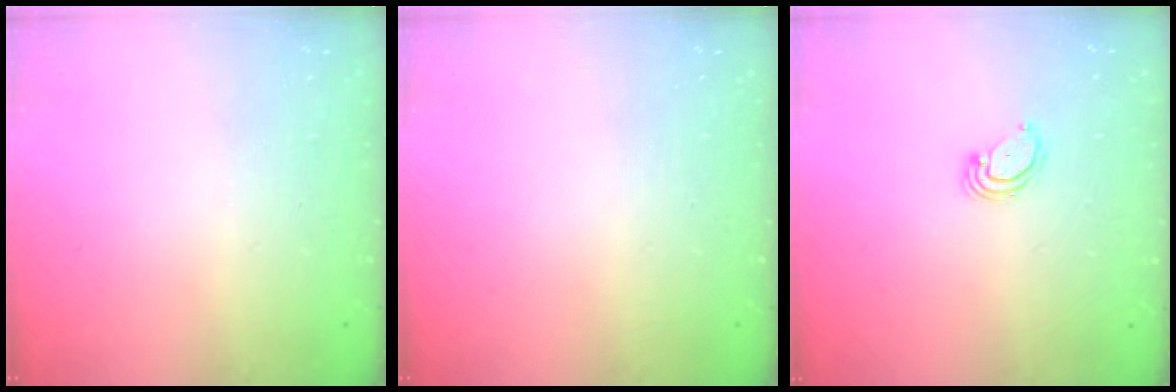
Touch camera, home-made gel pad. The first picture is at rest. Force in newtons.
{"total": 0.0}
{"total": 2.9, "press": 2.9, "slide": 0.3}